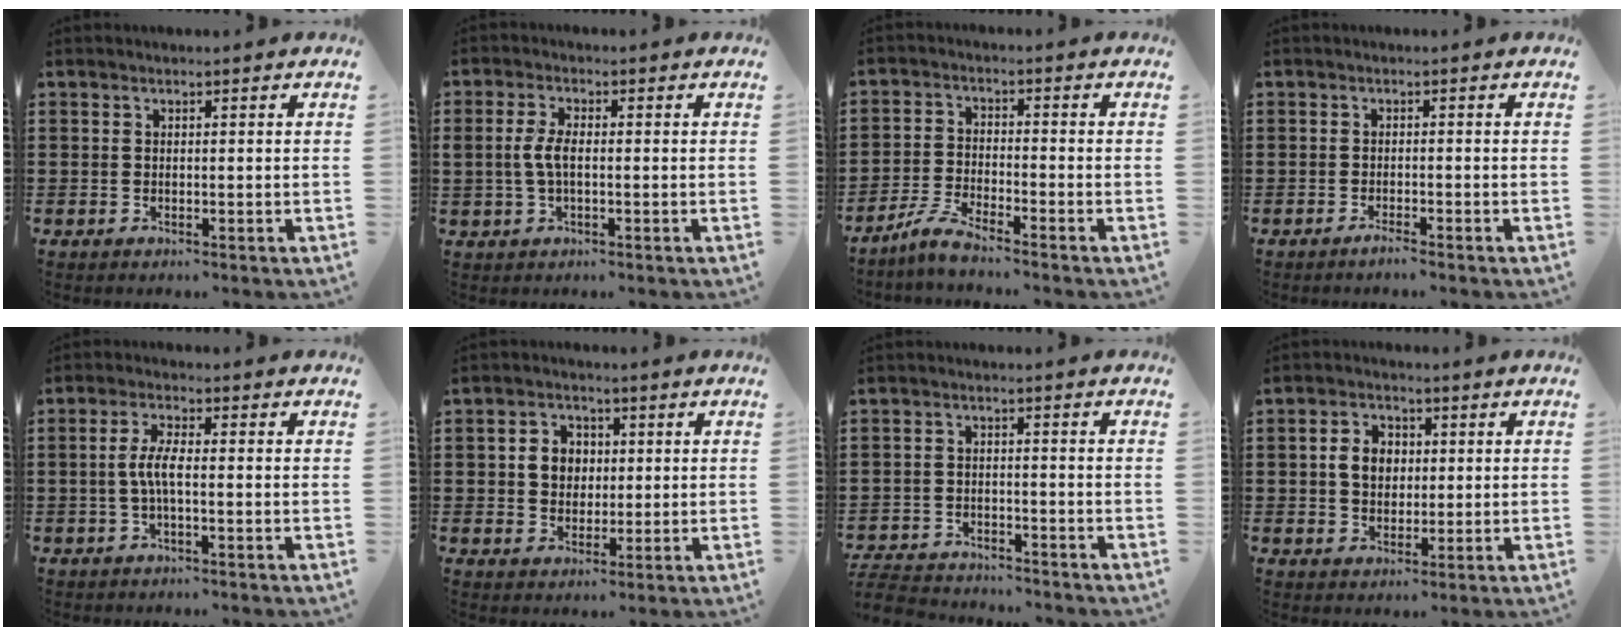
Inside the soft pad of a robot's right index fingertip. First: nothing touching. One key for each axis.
{"total": 4.0, "fx": -0.2, "fy": 1.8, "fz": 3.6, "tx": -0.092, "ty": -0.003, "tz": -0.012}
{"total": 4.5, "fx": -4.1, "fy": -0.1, "fz": 1.9, "tx": -0.055, "ty": -0.009, "tz": -0.083}
{"total": 1.4, "fx": -1.2, "fy": 0.0, "fz": 0.7, "tx": -0.013, "ty": -0.005, "tz": -0.022}
{"total": 4.2, "fx": -0.8, "fy": 1.0, "fz": 4.0, "tx": -0.094, "ty": -0.004, "tz": -0.023}
{"total": 4.5, "fx": 0.4, "fy": 4.0, "fz": 2.0, "tx": -0.054, "ty": 0.014, "tz": 0.003}
{"total": 4.3, "fx": -4.3, "fy": 0.5, "fz": 0.4, "tx": -0.024, "ty": -0.005, "tz": -0.092}
{"total": 4.7, "fx": 0.3, "fy": 3.7, "fz": 3.0, "tx": -0.068, "ty": 0.015, "tz": 0.002}